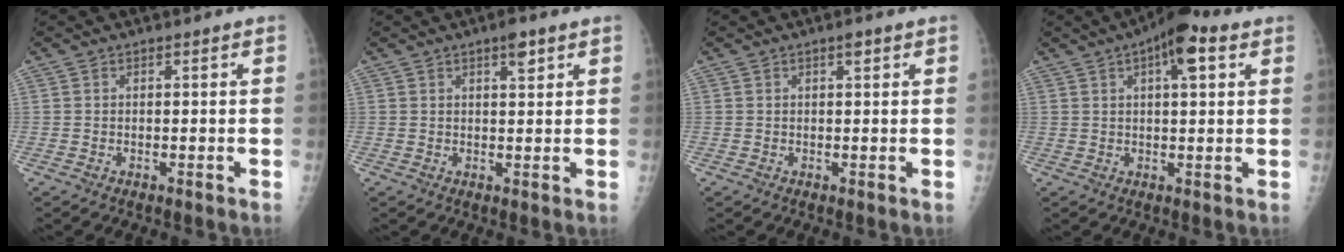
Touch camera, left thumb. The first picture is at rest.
{"total": 2.9, "force": [1.8, 1.0, 2.0], "torque": [-0.020, -0.009, 0.026]}
{"total": 1.1, "force": [0.7, 0.4, 0.8], "torque": [-0.005, -0.001, 0.009]}
{"total": 8.5, "force": [3.8, 3.2, 6.9], "torque": [-0.089, 0.003, 0.052]}